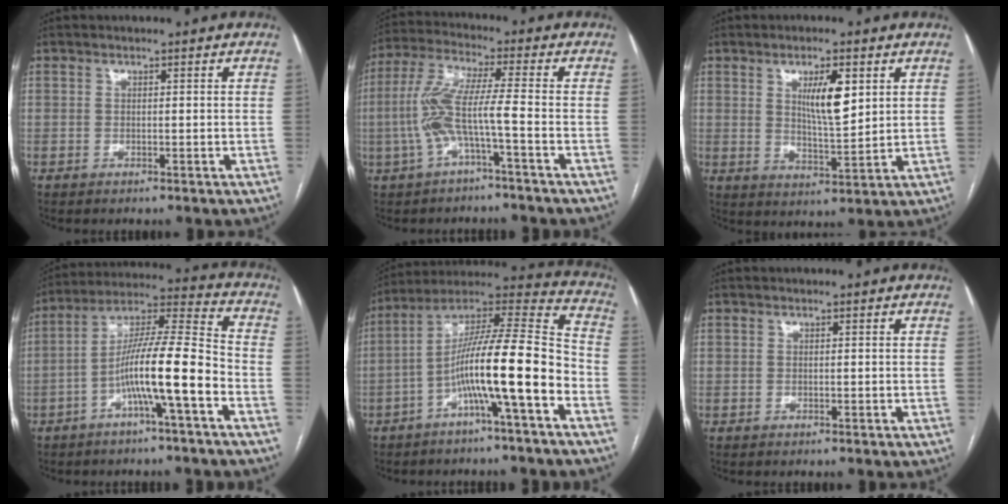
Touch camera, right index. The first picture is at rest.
{"total": 8.3, "force": [-2.5, 0.2, 7.9], "torque": [-0.177, 0.017, -0.051]}
{"total": 7.4, "force": [2.7, 1.8, 6.6], "torque": [-0.113, -0.005, 0.049]}
{"total": 12.8, "force": [-4.7, 0.2, 11.9], "torque": [-0.211, 0.023, -0.085]}
{"total": 15.8, "force": [-5.7, 0.5, 14.7], "torque": [-0.247, 0.026, -0.096]}
{"total": 0.0}